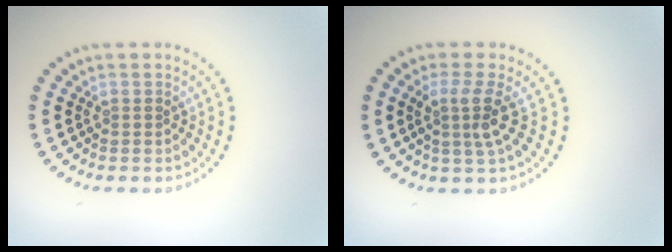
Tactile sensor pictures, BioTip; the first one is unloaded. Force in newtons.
{"total": 2.7, "press": 1.9, "slide": 1.9}